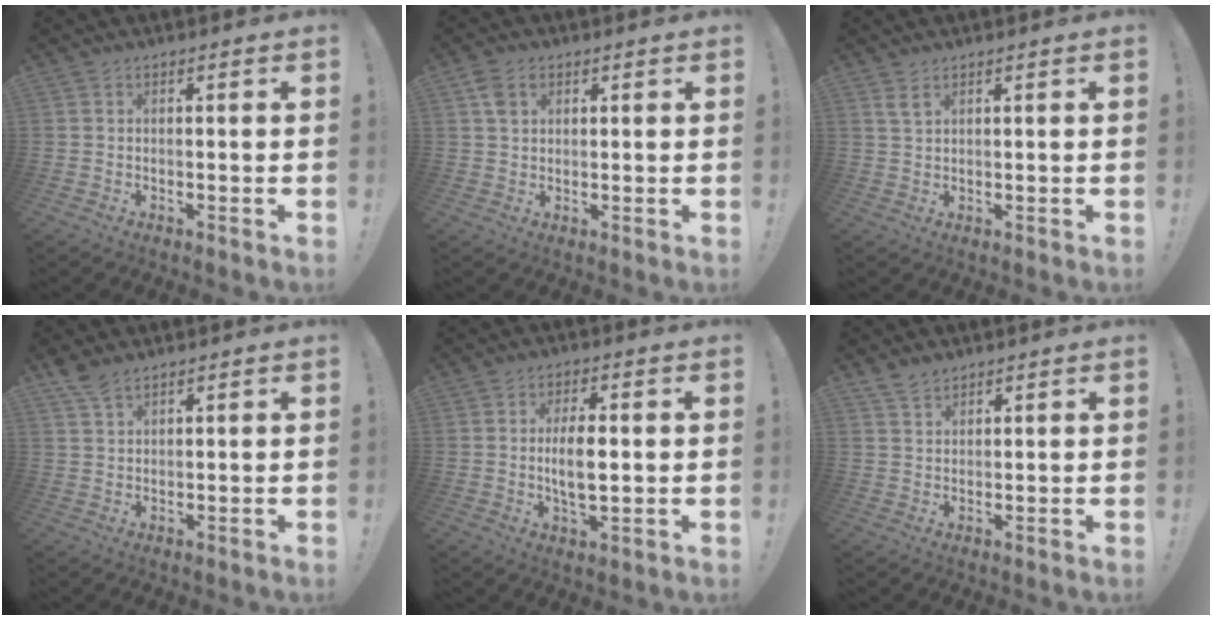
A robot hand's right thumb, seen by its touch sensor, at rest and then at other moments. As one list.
[{"total": 4.7, "force": [2.0, 3.3, 2.7], "torque": [-0.036, -0.001, 0.038]}, {"total": 2.5, "force": [1.7, 0.9, 1.6], "torque": [-0.025, -0.005, 0.029]}, {"total": 4.1, "force": [3.4, 1.2, 2.0], "torque": [-0.038, -0.018, 0.062]}, {"total": 7.9, "force": [0.2, 3.3, 7.1], "torque": [-0.127, -0.008, -0.005]}, {"total": 3.8, "force": [3.2, 1.7, 1.1], "torque": [-0.014, -0.022, 0.059]}]